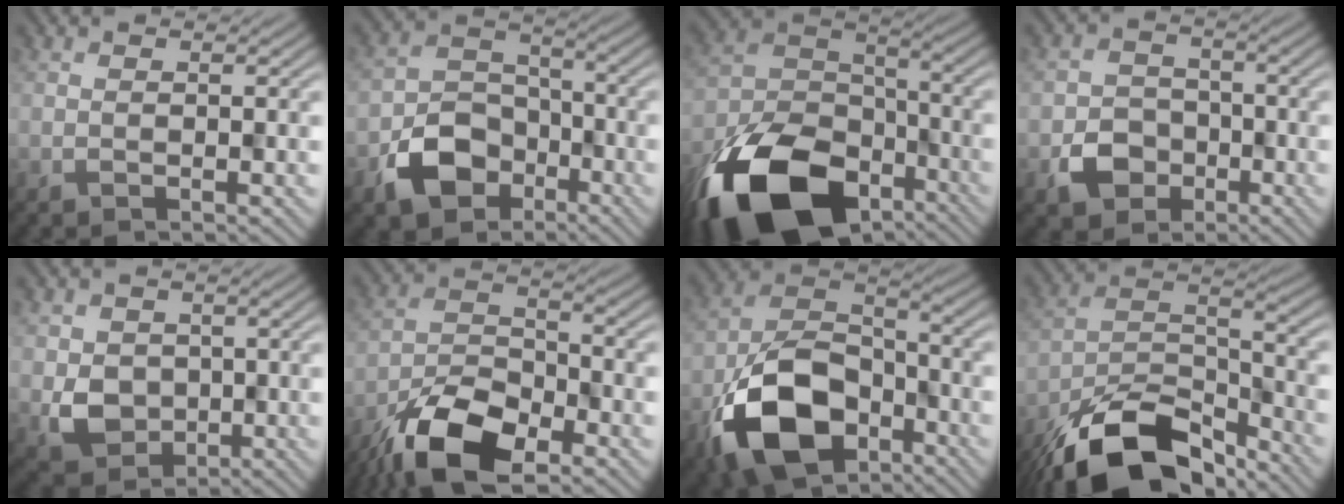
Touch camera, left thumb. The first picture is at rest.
{"total": 8.7, "force": [-4.5, 6.1, 4.2], "torque": [-0.080, -0.016, -0.086]}
{"total": 18.8, "force": [-11.8, 10.6, 10.2], "torque": [-0.226, -0.057, -0.182]}
{"total": 4.5, "force": [-2.1, 3.7, 1.6], "torque": [-0.026, -0.004, -0.041]}
{"total": 4.6, "force": [0.1, 4.1, 2.1], "torque": [-0.048, -0.015, 0.002]}
{"total": 11.4, "force": [-7.5, 4.7, 7.2], "torque": [-0.132, -0.006, -0.153]}
{"total": 14.0, "force": [-6.8, 8.7, 8.6], "torque": [-0.186, -0.028, -0.133]}
{"total": 14.0, "force": [-10.6, 5.3, 7.5], "torque": [-0.151, -0.011, -0.182]}